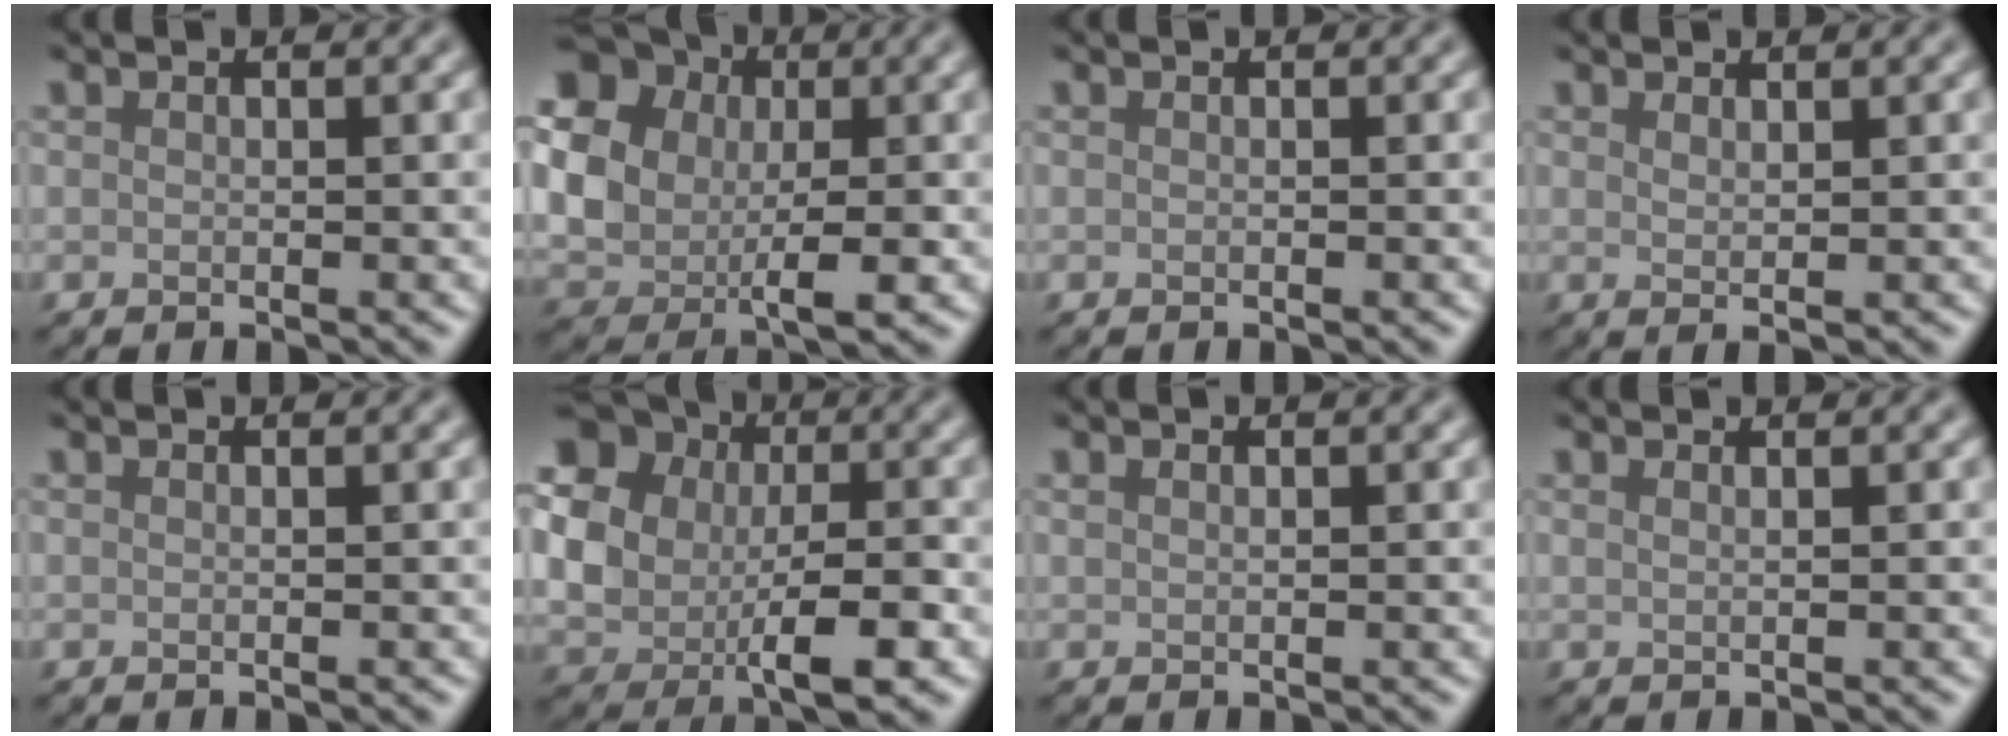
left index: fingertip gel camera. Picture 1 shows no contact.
{"total": 15.3, "force": [3.1, 12.7, 8.0], "torque": [-0.161, 0.017, 0.038]}
{"total": 0.0}
{"total": 1.1, "force": [0.6, 0.2, 0.9], "torque": [-0.015, -0.003, 0.010]}
{"total": 0.0}
{"total": 12.5, "force": [0.1, 9.6, 8.1], "torque": [-0.130, 0.006, -0.011]}
{"total": 0.7, "force": [0.4, 0.3, 0.4], "torque": [-0.009, 0.001, 0.008]}
{"total": 1.2, "force": [0.8, 0.5, 0.8], "torque": [-0.005, -0.001, -0.001]}